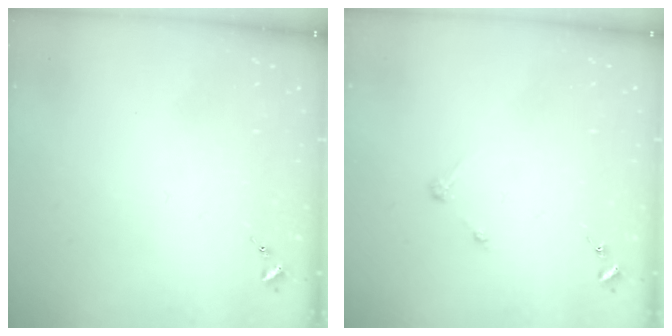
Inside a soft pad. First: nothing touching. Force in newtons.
{"total": 2.7, "press": 2.7, "slide": 0.3}